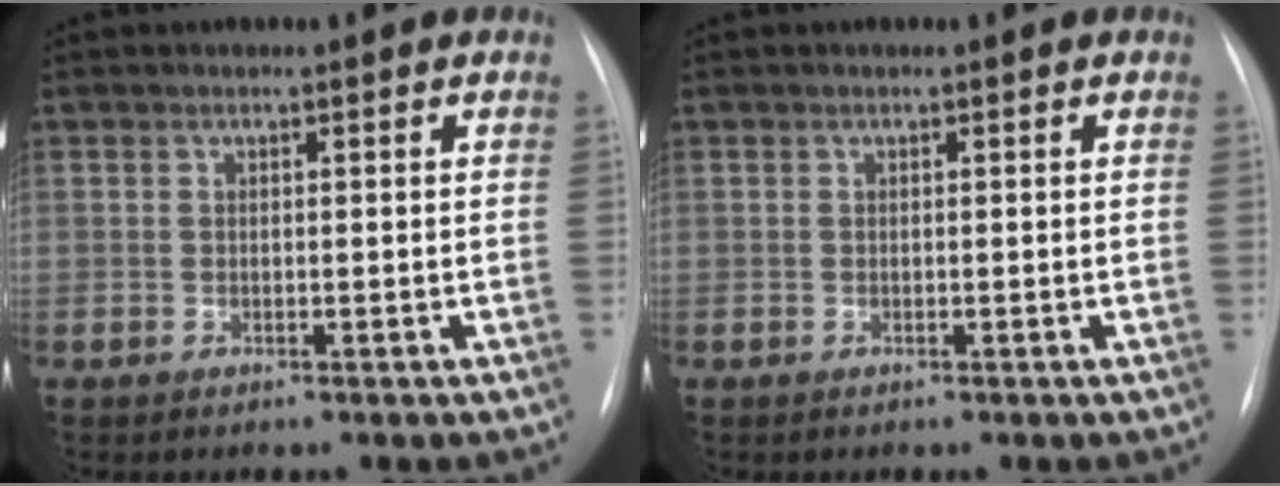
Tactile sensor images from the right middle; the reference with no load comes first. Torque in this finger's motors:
{"motor_torque": [-0.33, -0.55, -0.01, -0.01]}